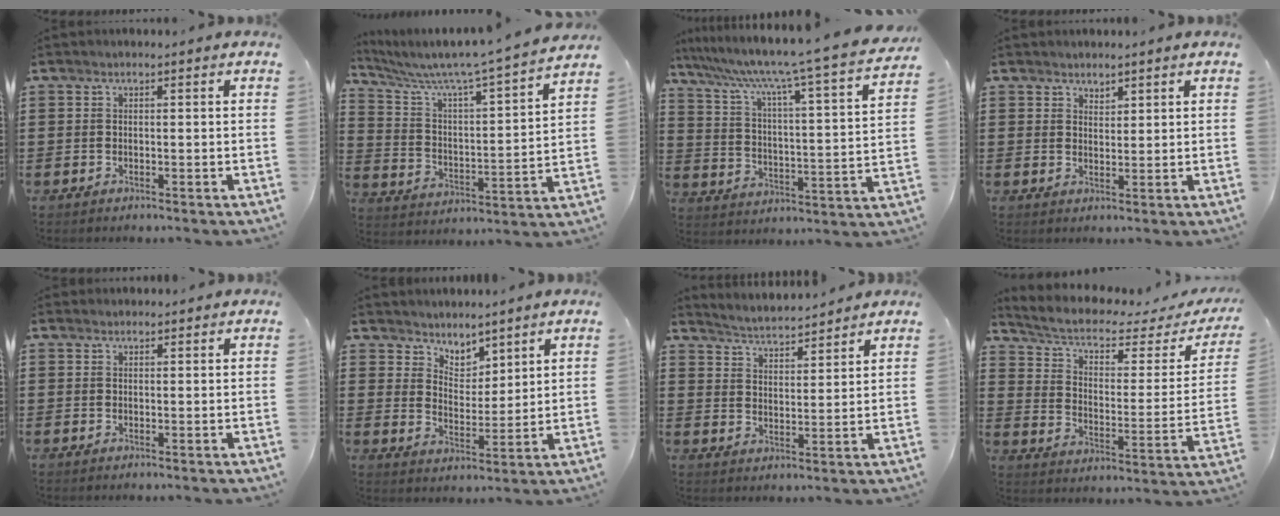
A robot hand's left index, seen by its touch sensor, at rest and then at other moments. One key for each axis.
{"total": 5.9, "fx": 5.2, "fy": -0.2, "fz": 2.7, "tx": -0.079, "ty": -0.049, "tz": 0.079}
{"total": 8.1, "fx": 6.7, "fy": -0.8, "fz": 4.5, "tx": -0.116, "ty": -0.062, "tz": 0.099}
{"total": 2.0, "fx": 1.9, "fy": 0.5, "fz": 0.0, "tx": -0.002, "ty": 0.002, "tz": 0.039}
{"total": 1.2, "fx": 1.2, "fy": 0.2, "fz": 0.1, "tx": -0.004, "ty": 0.001, "tz": 0.024}
{"total": 4.4, "fx": 4.1, "fy": 1.7, "fz": 0.3, "tx": -0.026, "ty": -0.015, "tz": 0.075}
{"total": 3.4, "fx": 3.4, "fy": -0.2, "fz": 0.1, "tx": -0.021, "ty": -0.025, "tz": 0.054}
{"total": 5.5, "fx": 3.9, "fy": 1.8, "fz": 3.4, "tx": -0.088, "ty": -0.028, "tz": 0.064}